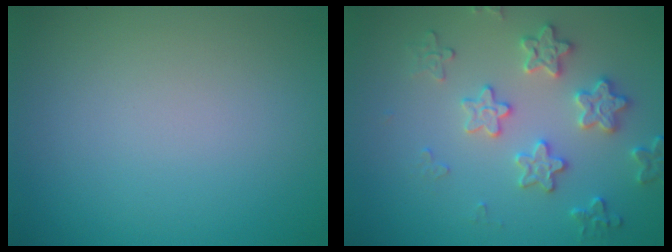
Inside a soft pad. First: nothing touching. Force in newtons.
{"total": 3.6, "press": 3.4, "slide": 1.2}